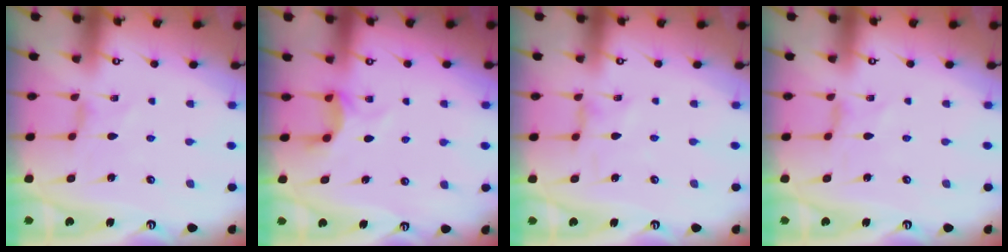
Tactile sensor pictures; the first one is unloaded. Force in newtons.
{"total": 4.3, "press": 4.3, "slide": 0.8}
{"total": 0.0}
{"total": 0.0}